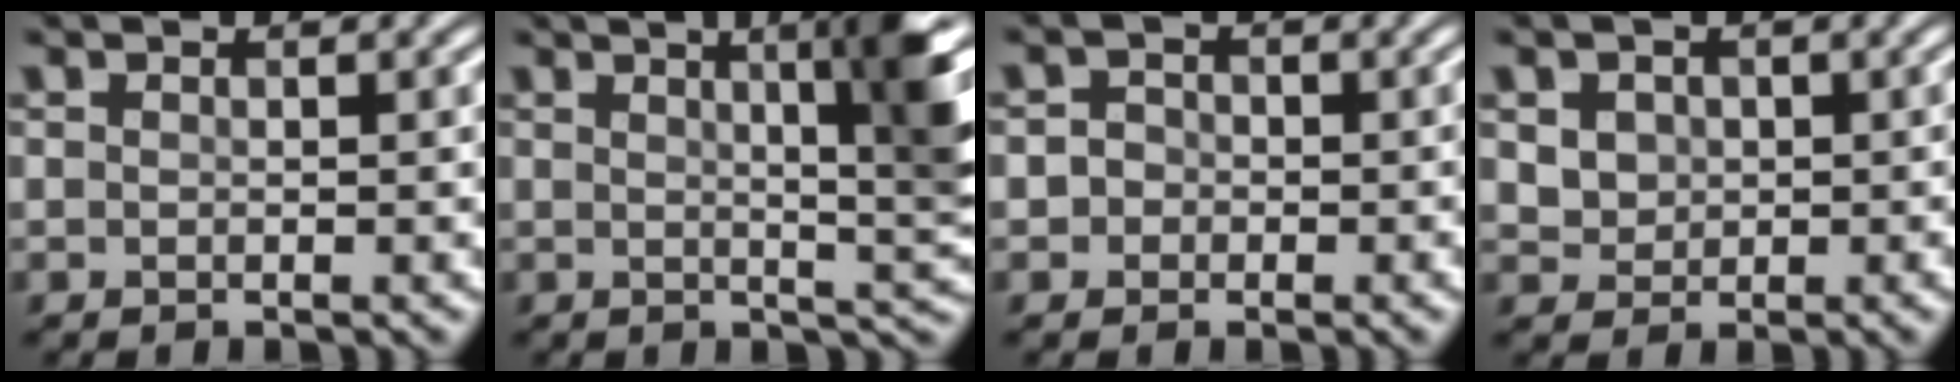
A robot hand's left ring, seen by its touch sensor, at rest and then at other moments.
{"total": 5.2, "force": [2.3, 0.1, 4.6], "torque": [-0.055, 0.008, 0.024]}
{"total": 2.5, "force": [-0.9, 2.3, 0.1], "torque": [0.010, -0.005, -0.026]}
{"total": 4.4, "force": [0.5, 3.7, 2.3], "torque": [-0.042, -0.010, 0.007]}